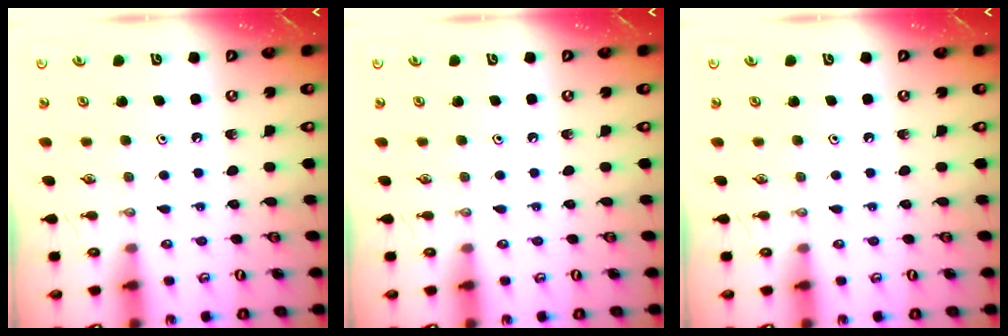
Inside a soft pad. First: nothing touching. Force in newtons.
{"total": 0.0}
{"total": 0.0}